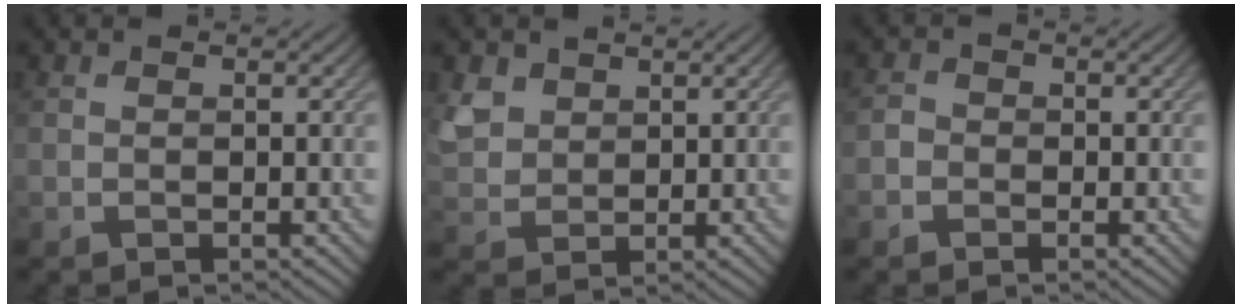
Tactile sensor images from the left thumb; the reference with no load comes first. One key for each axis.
{"total": 4.0, "fx": 2.6, "fy": 2.6, "fz": 1.6, "tx": -0.052, "ty": 0.005, "tz": 0.056}
{"total": 1.2, "fx": -0.7, "fy": 0.9, "fz": 0.3, "tx": -0.002, "ty": 0.005, "tz": -0.020}